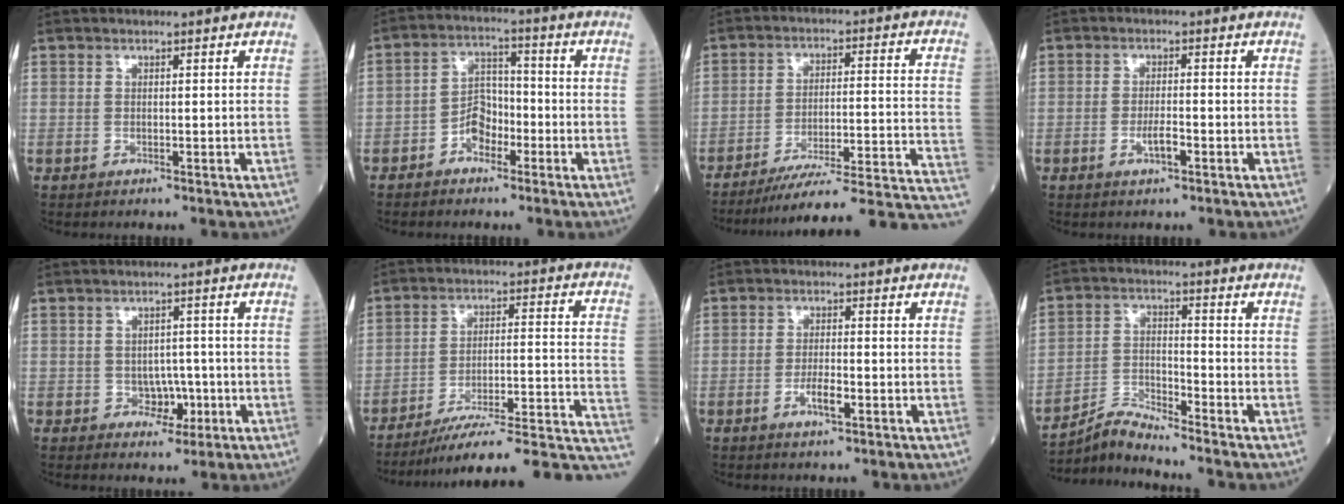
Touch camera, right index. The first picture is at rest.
{"total": 5.1, "force": [-2.7, 3.1, 3.0], "torque": [-0.052, 0.016, -0.053]}
{"total": 20.3, "force": [-17.2, -0.1, 10.7], "torque": [-0.082, 0.011, -0.241]}
{"total": 2.7, "force": [-1.2, 0.5, 2.3], "torque": [-0.043, 0.000, -0.021]}
{"total": 3.2, "force": [-1.1, 2.3, 1.9], "torque": [-0.018, 0.006, -0.011]}
{"total": 18.6, "force": [-14.0, 2.0, 12.2], "torque": [-0.112, 0.035, -0.203]}
{"total": 3.1, "force": [-1.4, 0.6, 2.7], "torque": [-0.052, 0.000, -0.024]}
{"total": 5.5, "force": [-5.4, -1.2, 0.2], "torque": [-0.017, -0.012, -0.104]}